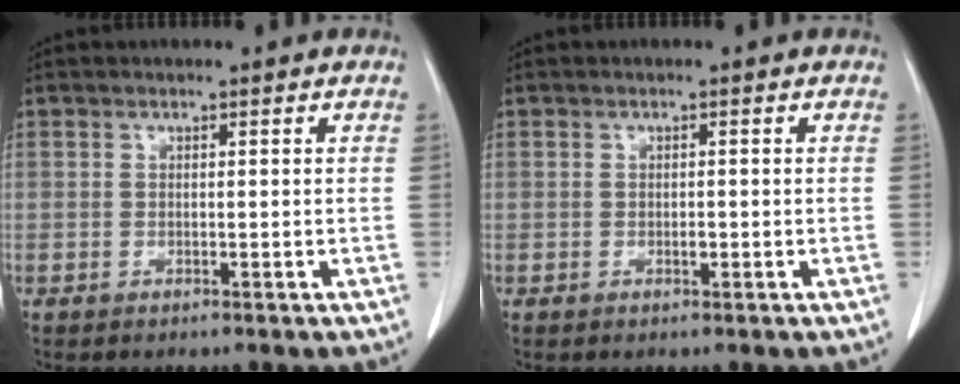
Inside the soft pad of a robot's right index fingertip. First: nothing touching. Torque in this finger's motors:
{"motor_torque": [0.31, 0.23, 0.00, 0.04]}